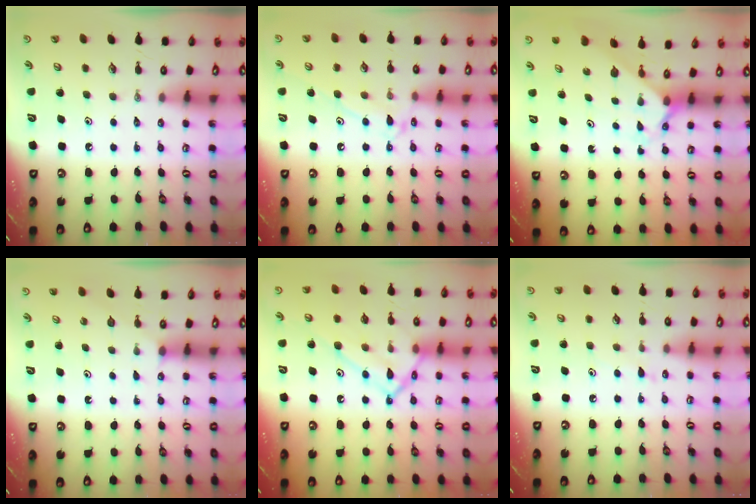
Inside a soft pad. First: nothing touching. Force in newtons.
{"total": 11.3, "press": 11.3, "slide": 0.7}
{"total": 1.9, "press": 1.9, "slide": 0.1}
{"total": 1.7, "press": 1.7, "slide": 0.2}
{"total": 15.1, "press": 15.0, "slide": 1.4}
{"total": 3.9, "press": 3.8, "slide": 0.5}